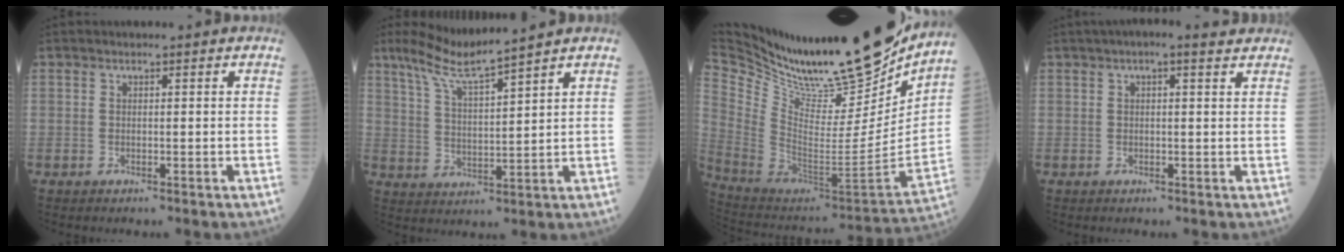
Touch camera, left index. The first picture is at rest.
{"total": 7.6, "force": [6.6, -1.1, 3.6], "torque": [-0.079, -0.007, 0.131]}
{"total": 29.2, "force": [25.2, 5.2, 13.9], "torque": [-0.260, -0.083, 0.394]}
{"total": 4.7, "force": [3.5, 1.2, 3.0], "torque": [-0.049, 0.030, 0.046]}